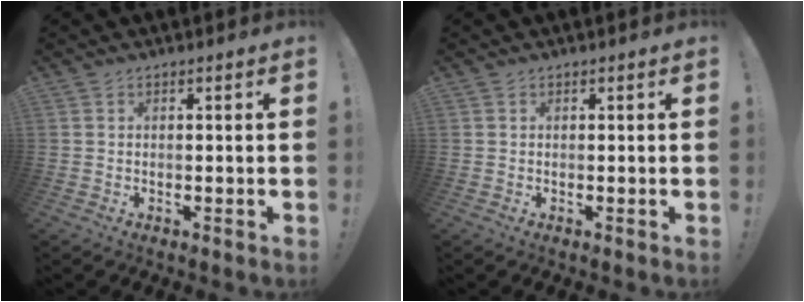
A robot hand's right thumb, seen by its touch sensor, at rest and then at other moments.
{"total": 0.0}